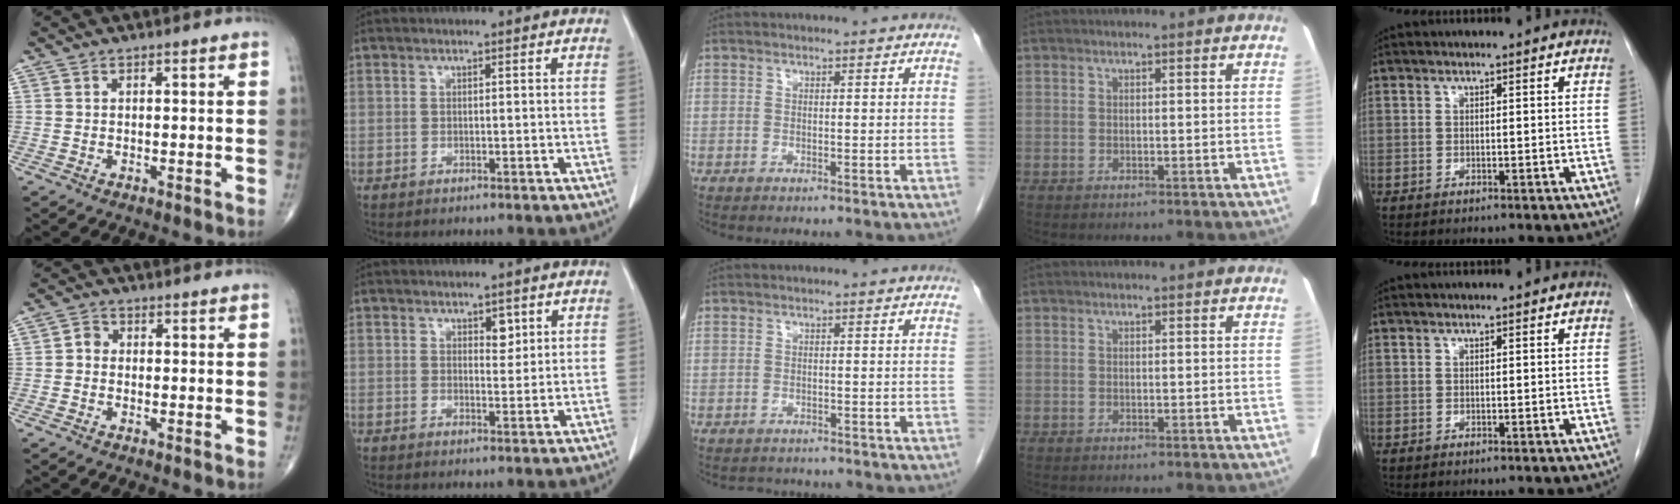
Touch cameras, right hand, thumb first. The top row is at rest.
{"thumb": {"total": 2.0, "force": [-0.3, 1.7, 1.0], "torque": [-0.006, 0.005, -0.013]}, "index": {"total": 2.2, "force": [1.2, 1.2, 1.5], "torque": [-0.017, -0.002, 0.019]}, "middle": {"total": 2.1, "force": [-1.9, 0.8, -0.2], "torque": [0.000, -0.002, -0.029]}}